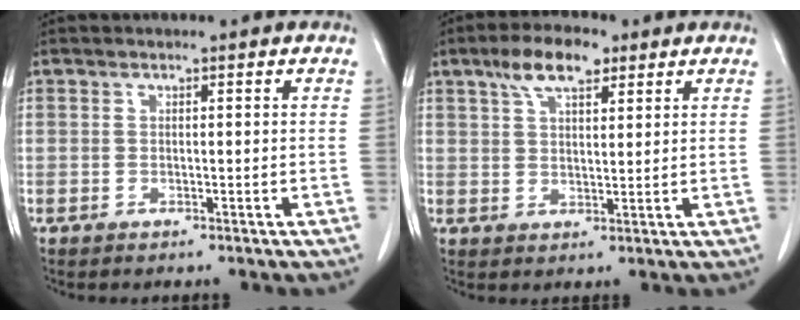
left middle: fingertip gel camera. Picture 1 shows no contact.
{"total": 6.9, "force": [4.2, 2.5, 4.8], "torque": [-0.092, 0.015, 0.075]}